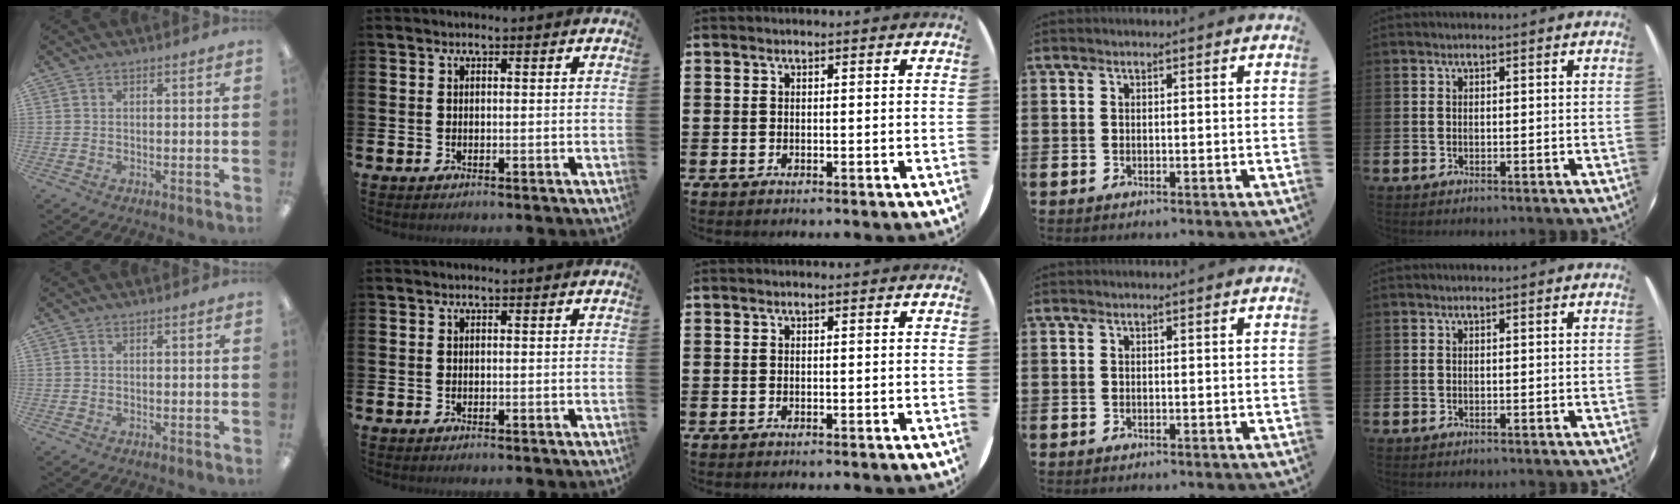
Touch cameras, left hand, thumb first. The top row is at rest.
{}